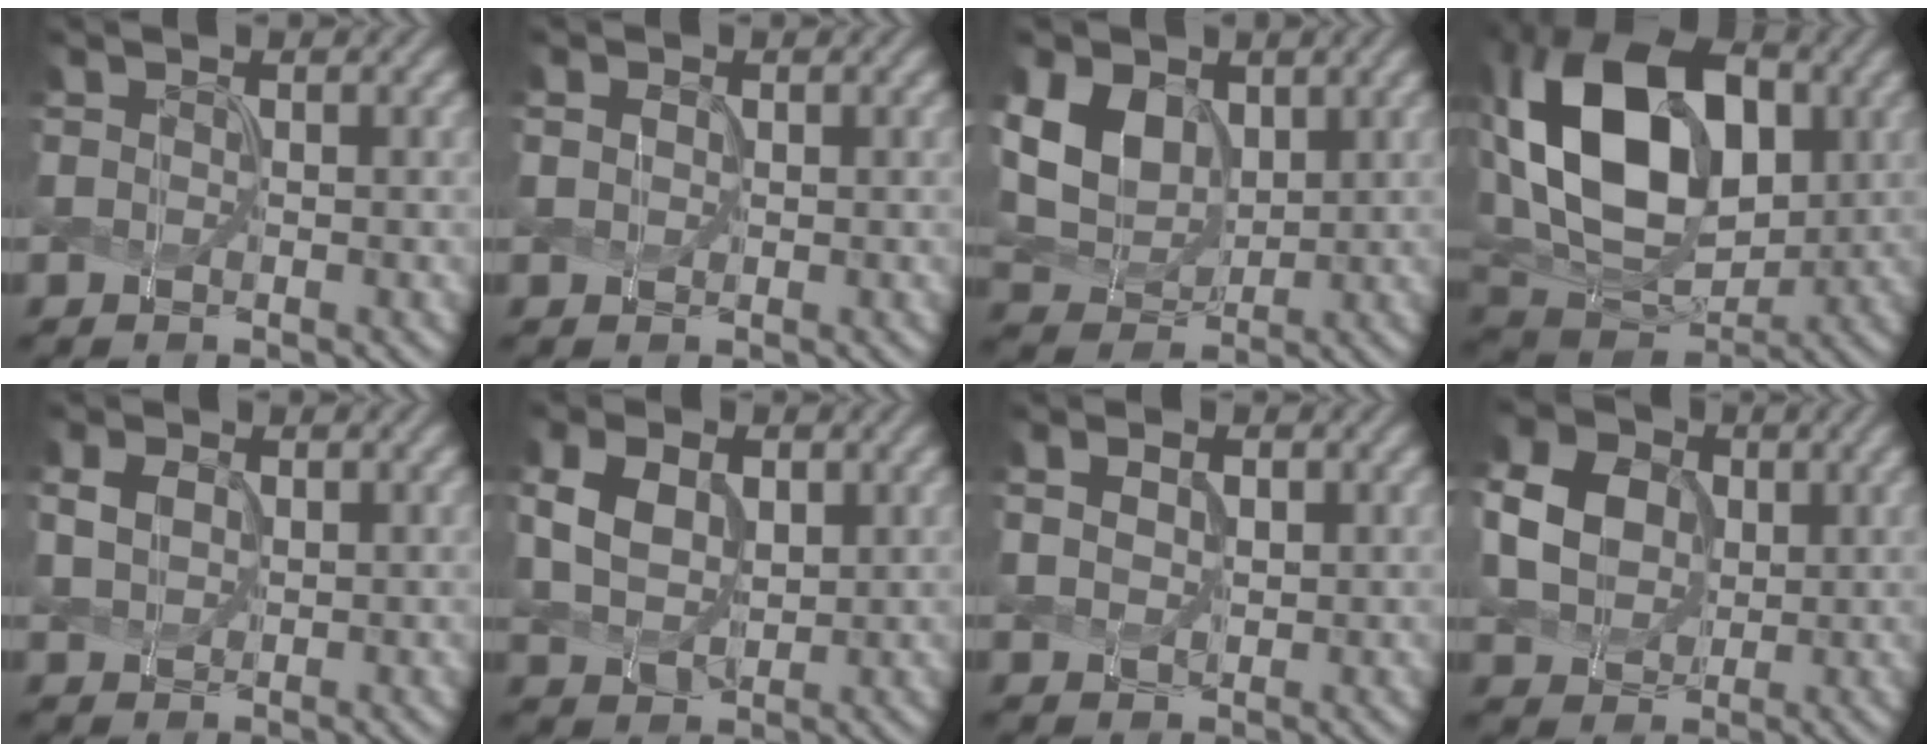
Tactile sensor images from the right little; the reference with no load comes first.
{"total": 0.0}
{"total": 5.7, "force": [1.4, 4.3, 3.4], "torque": [-0.084, -0.002, 0.028]}
{"total": 15.5, "force": [2.7, 10.4, 11.3], "torque": [-0.218, 0.019, 0.051]}
{"total": 1.3, "force": [0.1, 1.1, 0.8], "torque": [-0.028, 0.004, 0.011]}
{"total": 4.9, "force": [0.5, 3.4, 3.5], "torque": [-0.083, 0.007, 0.014]}
{"total": 2.0, "force": [0.4, 1.3, 1.4], "torque": [-0.039, 0.005, 0.014]}
{"total": 7.7, "force": [1.3, 6.3, 4.2], "torque": [-0.124, 0.026, 0.022]}